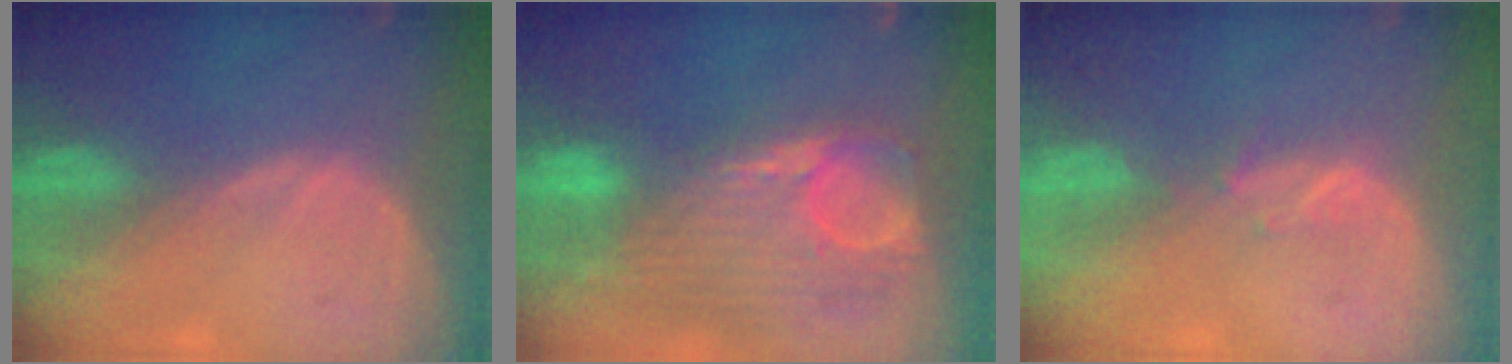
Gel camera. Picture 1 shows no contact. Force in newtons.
{"total": 12.7, "press": 10.7, "slide": 6.9}
{"total": 1.7, "press": 1.5, "slide": 0.8}